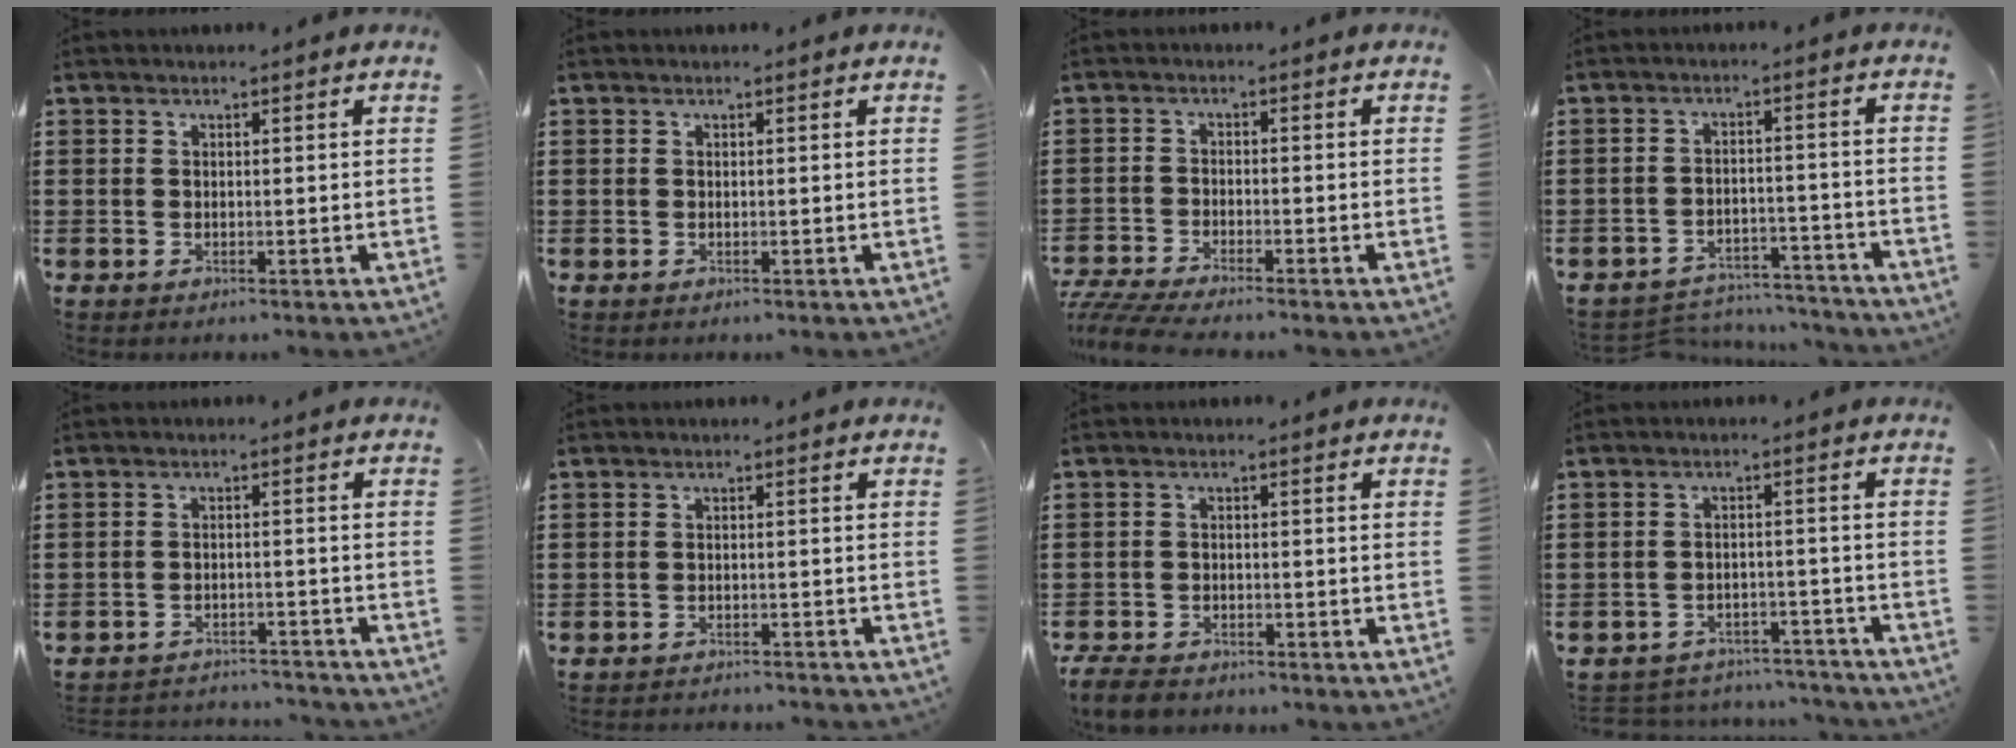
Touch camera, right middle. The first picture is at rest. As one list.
[{"total": 0.0}, {"total": 4.0, "force": [-3.8, 0.1, 1.2], "torque": [-0.042, -0.013, -0.082]}, {"total": 4.6, "force": [-4.5, 0.8, 0.2], "torque": [-0.006, 0.008, -0.095]}, {"total": 3.1, "force": [-3.0, 0.3, 0.0], "torque": [-0.007, 0.001, -0.066]}, {"total": 1.9, "force": [-1.9, 0.1, 0.0], "torque": [-0.005, 0.003, -0.041]}, {"total": 3.5, "force": [-3.3, 0.9, 0.7], "torque": [-0.028, 0.000, -0.074]}, {"total": 4.0, "force": [-3.9, 0.7, 0.1], "torque": [-0.005, 0.006, -0.084]}]